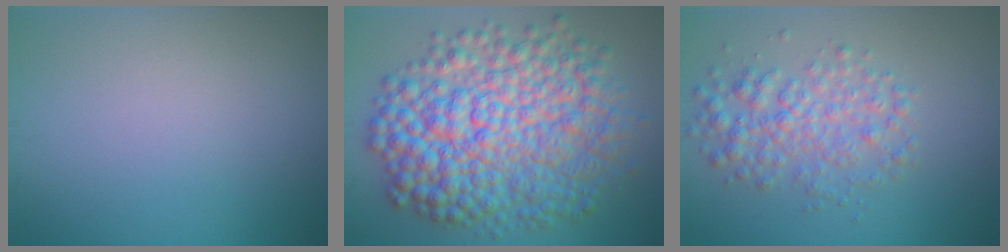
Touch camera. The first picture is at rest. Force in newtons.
{"total": 11.5, "press": 11.5, "slide": 0.1}
{"total": 3.8, "press": 3.8, "slide": 0.1}